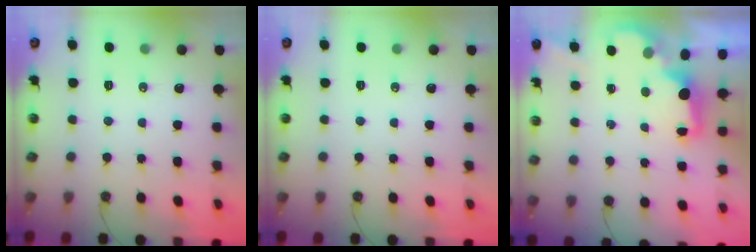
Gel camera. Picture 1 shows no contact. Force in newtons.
{"total": 0.0}
{"total": 2.2, "press": 2.1, "slide": 0.7}